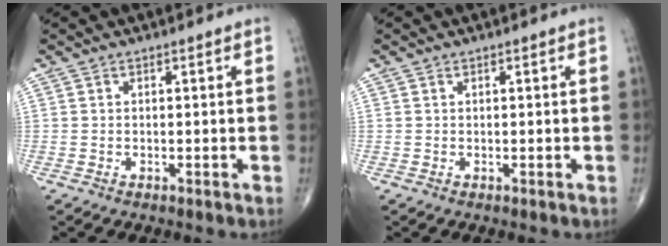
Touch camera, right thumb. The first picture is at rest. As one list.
[{"total": 0.0}]